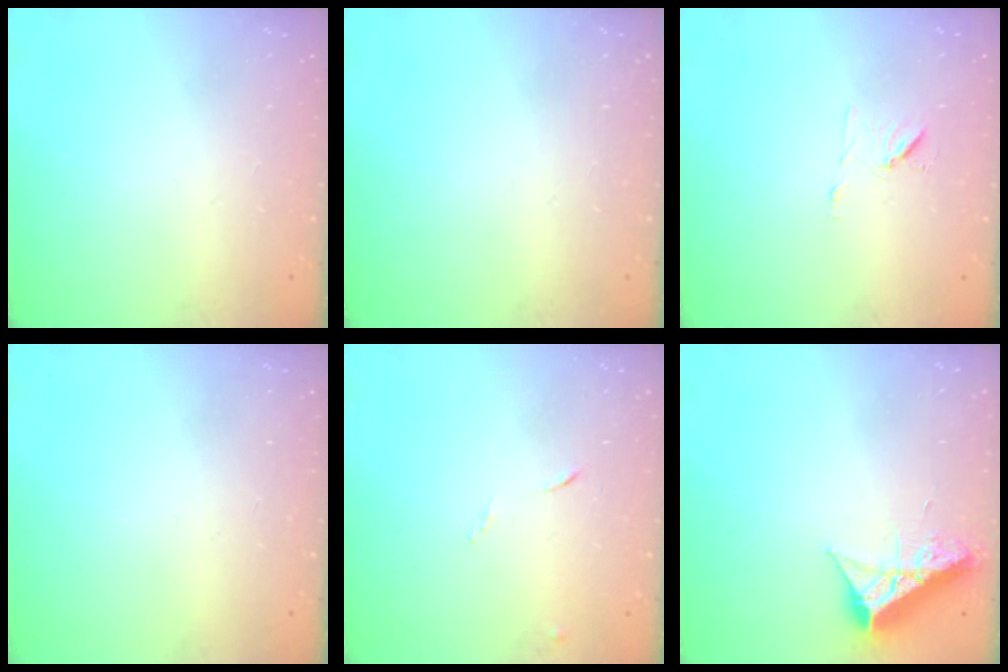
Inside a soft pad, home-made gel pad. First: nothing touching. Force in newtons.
{"total": 0.0}
{"total": 7.2, "press": 7.2, "slide": 0.8}
{"total": 0.0}
{"total": 5.2, "press": 5.1, "slide": 0.6}
{"total": 8.9, "press": 8.9, "slide": 0.4}